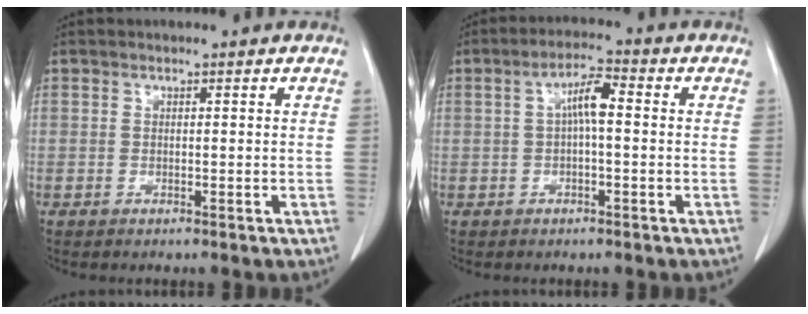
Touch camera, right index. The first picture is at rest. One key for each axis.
{"total": 4.5, "fx": 0.4, "fy": 0.9, "fz": 4.4, "tx": -0.078, "ty": 0.015, "tz": 0.004}